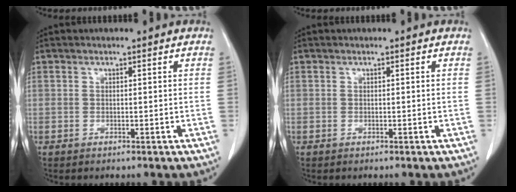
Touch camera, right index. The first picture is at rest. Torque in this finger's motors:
{"motor_torque": [-0.01, 0.01, 0.00, 0.00]}